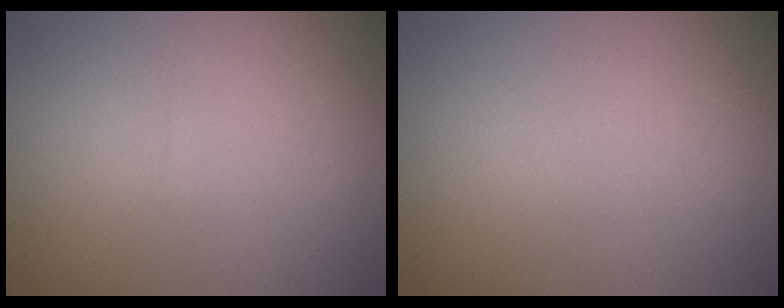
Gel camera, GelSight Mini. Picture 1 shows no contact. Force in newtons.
{"total": 0.0}